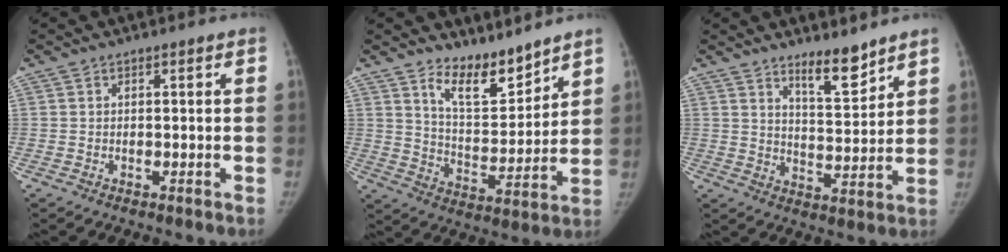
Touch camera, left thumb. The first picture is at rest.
{"total": 9.8, "force": [8.1, 3.5, 4.3], "torque": [-0.044, -0.076, 0.152]}
{"total": 7.6, "force": [6.1, 1.8, 4.2], "torque": [-0.050, -0.057, 0.104]}